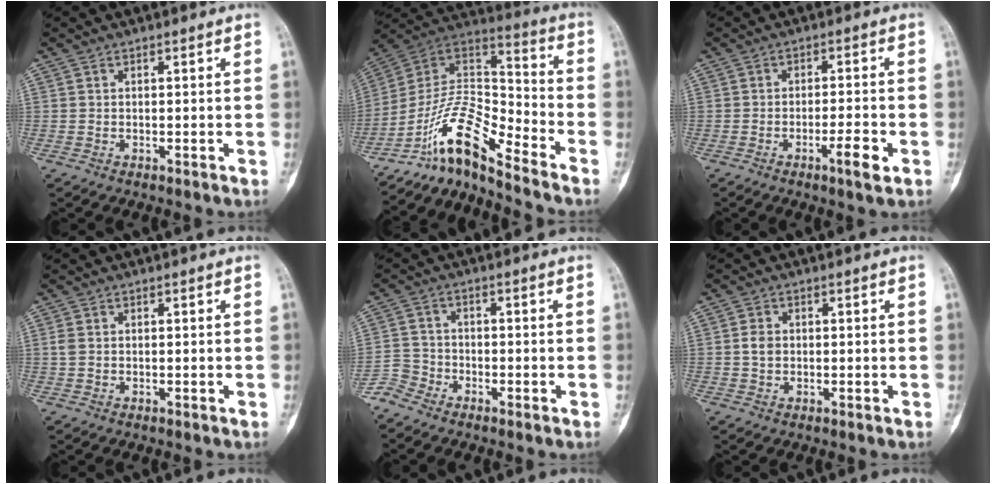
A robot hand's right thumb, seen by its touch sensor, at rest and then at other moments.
{"total": 13.0, "force": [-10.5, 2.5, 7.2], "torque": [-0.138, 0.106, -0.201]}
{"total": 4.7, "force": [-2.2, 0.6, 4.1], "torque": [-0.070, 0.008, -0.036]}
{"total": 1.3, "force": [0.1, 0.9, 0.9], "torque": [-0.027, 0.002, 0.003]}
{"total": 3.9, "force": [-3.3, 2.1, 0.1], "torque": [0.005, 0.009, -0.079]}
{"total": 2.3, "force": [0.0, 1.8, 1.4], "torque": [-0.022, 0.004, -0.002]}